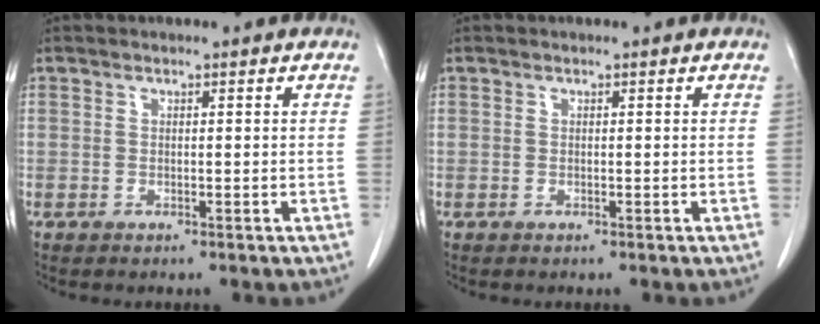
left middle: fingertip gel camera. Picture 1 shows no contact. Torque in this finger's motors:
{"motor_torque": [-0.14, 0.17, -0.07, -0.01]}